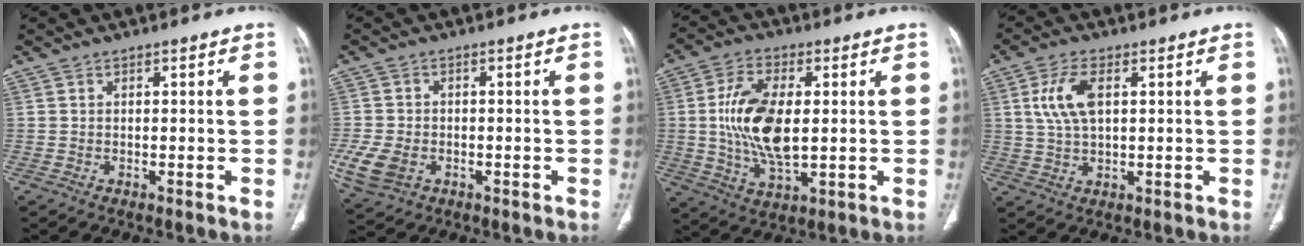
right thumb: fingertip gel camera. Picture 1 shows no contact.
{"total": 7.4, "force": [-2.3, 5.3, 4.6], "torque": [-0.100, 0.000, -0.036]}
{"total": 14.0, "force": [0.7, 7.0, 12.1], "torque": [-0.234, -0.006, 0.017]}
{"total": 7.5, "force": [2.0, 3.8, 6.2], "torque": [-0.134, 0.002, 0.042]}